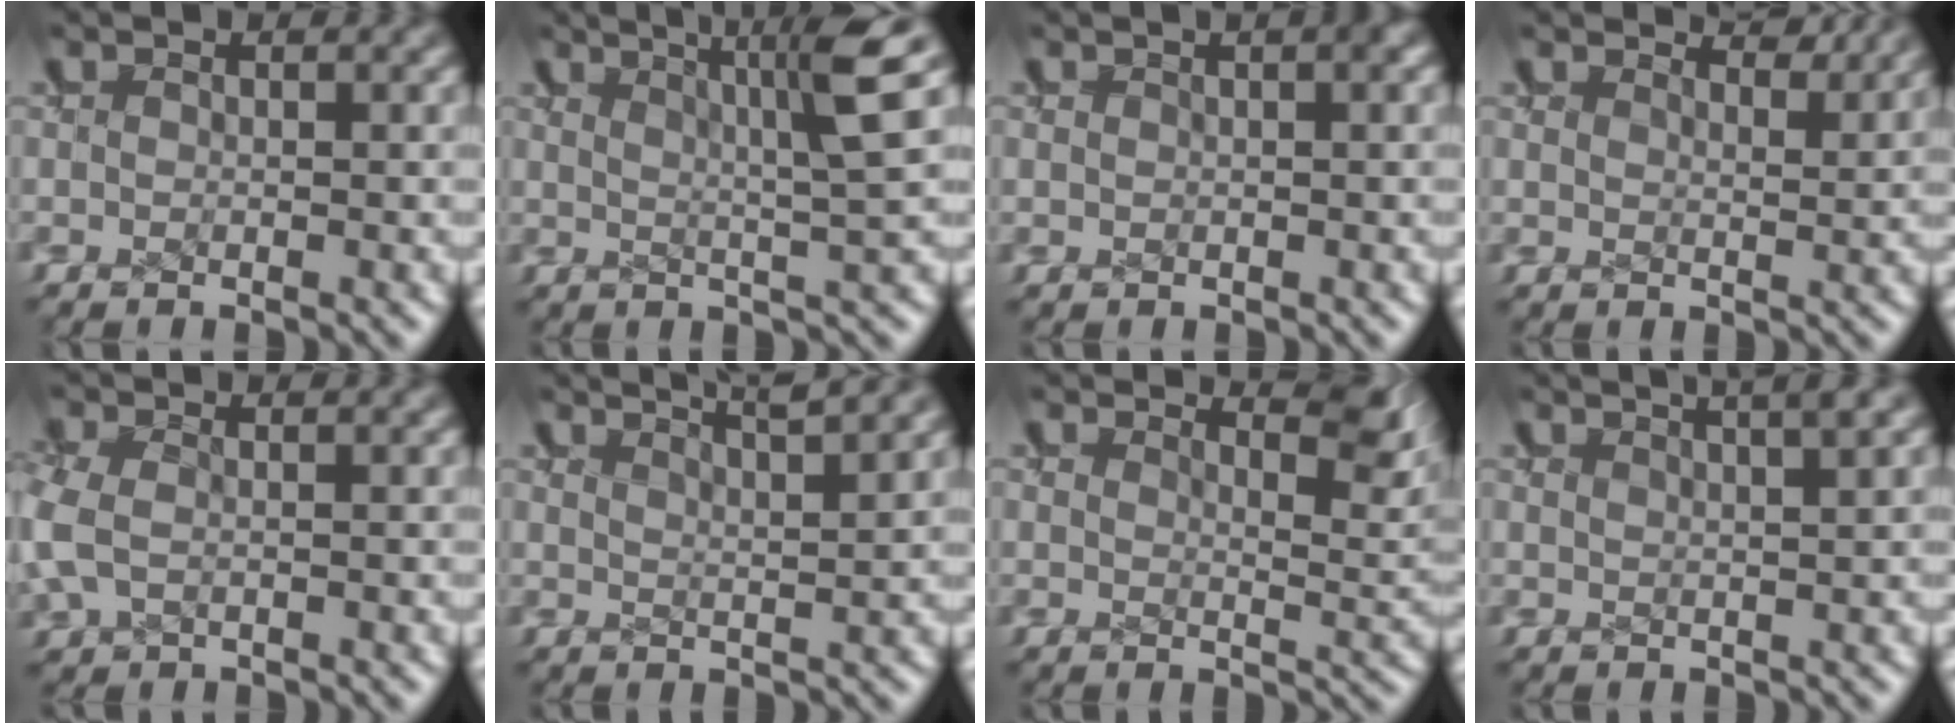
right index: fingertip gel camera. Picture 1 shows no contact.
{"total": 6.6, "force": [4.4, 0.2, 5.0], "torque": [-0.039, 0.020, 0.062]}
{"total": 0.6, "force": [0.5, -0.1, 0.4], "torque": [-0.001, 0.009, 0.005]}
{"total": 3.3, "force": [3.2, -0.6, 0.3], "torque": [-0.006, -0.001, 0.056]}
{"total": 1.7, "force": [0.7, 0.9, 1.3], "torque": [-0.034, -0.002, 0.022]}
{"total": 4.9, "force": [4.6, 0.1, 1.8], "torque": [-0.010, 0.011, 0.072]}
{"total": 3.7, "force": [2.8, 0.2, 2.5], "torque": [-0.025, -0.001, 0.047]}
{"total": 3.3, "force": [2.7, 0.3, 1.9], "torque": [-0.021, 0.013, 0.042]}